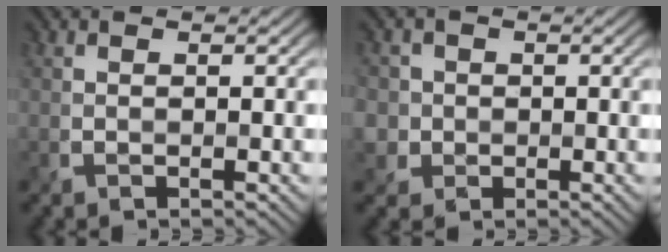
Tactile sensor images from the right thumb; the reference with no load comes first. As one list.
[{"total": 3.6, "force": [0.2, 3.5, 0.5], "torque": [-0.017, 0.000, -0.001]}]